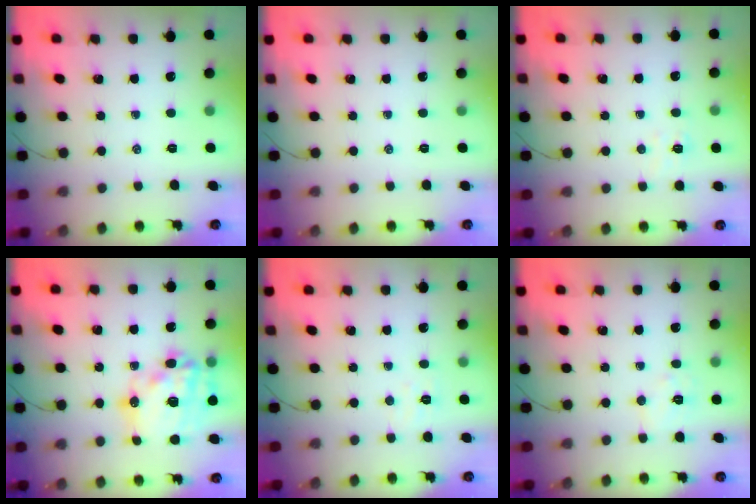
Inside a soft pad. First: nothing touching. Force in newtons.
{"total": 0.0}
{"total": 5.1, "press": 5.0, "slide": 0.8}
{"total": 22.8, "press": 22.2, "slide": 4.9}
{"total": 3.9, "press": 3.8, "slide": 0.8}
{"total": 6.2, "press": 6.1, "slide": 1.1}